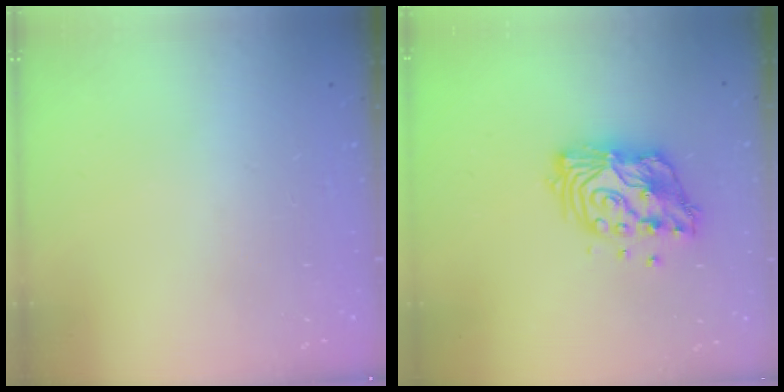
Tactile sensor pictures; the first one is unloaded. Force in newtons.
{"total": 13.0, "press": 13.0, "slide": 1.1}